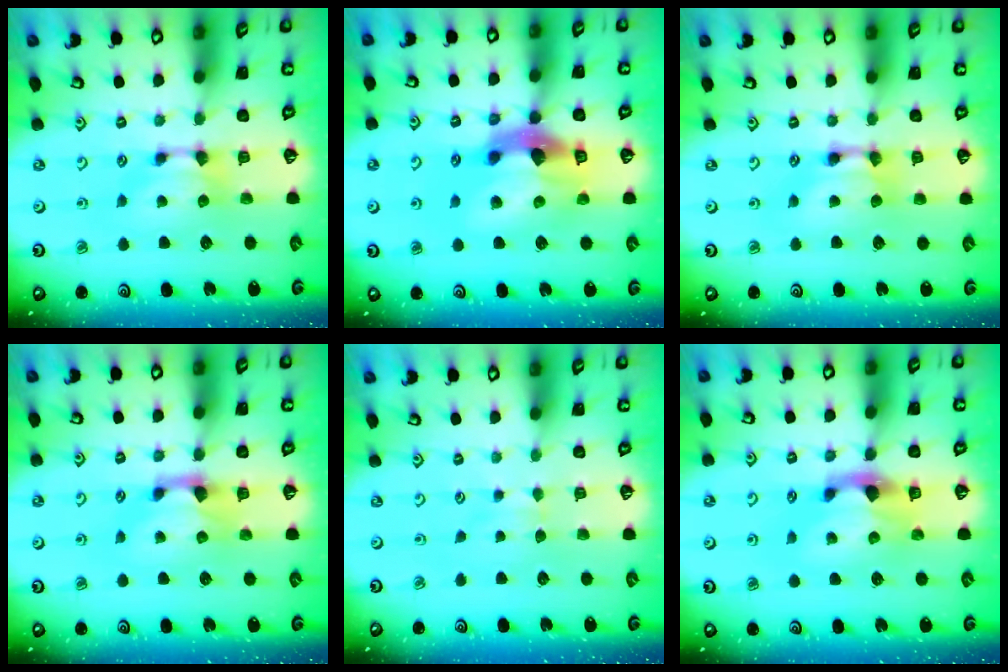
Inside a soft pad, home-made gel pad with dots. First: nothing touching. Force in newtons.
{"total": 9.5, "press": 9.2, "slide": 2.5}
{"total": 2.0, "press": 2.0, "slide": 0.1}
{"total": 1.6, "press": 0.9, "slide": 1.3}
{"total": 2.8, "press": 2.8, "slide": 0.3}
{"total": 3.0, "press": 2.7, "slide": 1.3}